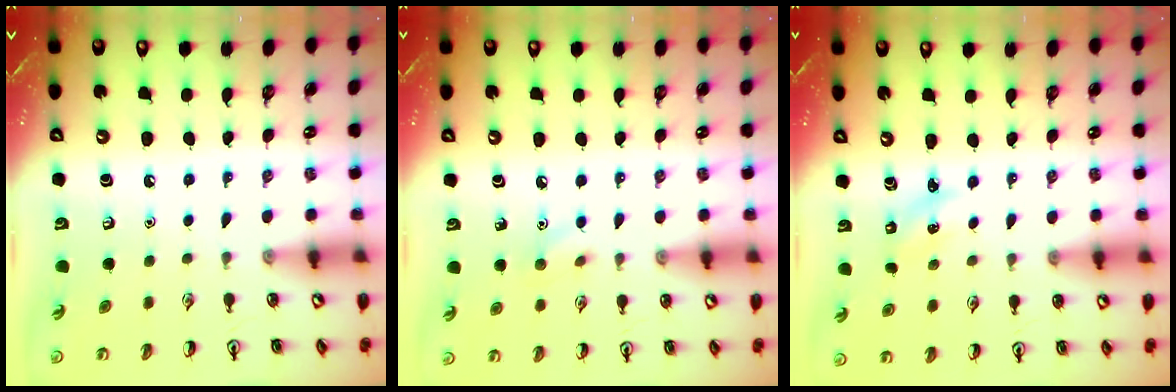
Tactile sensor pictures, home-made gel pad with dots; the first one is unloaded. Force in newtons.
{"total": 6.1, "press": 6.0, "slide": 1.1}
{"total": 1.4, "press": 1.3, "slide": 0.5}